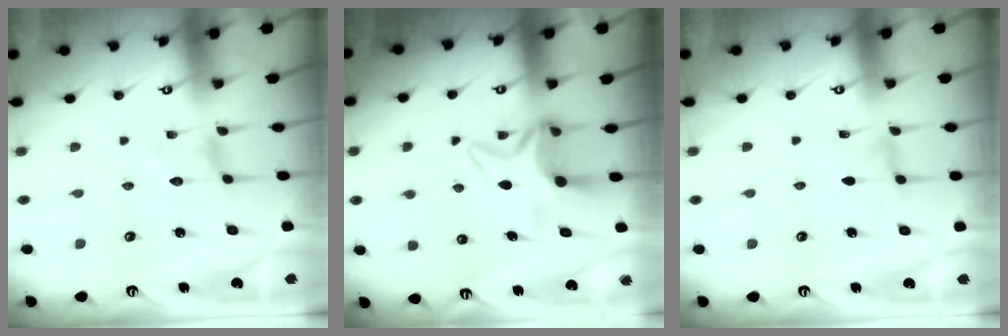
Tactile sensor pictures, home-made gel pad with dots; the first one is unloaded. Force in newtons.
{"total": 6.8, "press": 6.8, "slide": 1.0}
{"total": 0.6, "press": 0.6, "slide": 0.2}